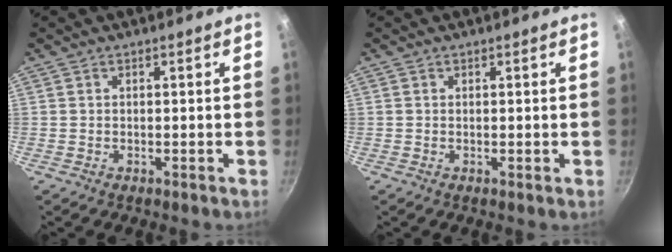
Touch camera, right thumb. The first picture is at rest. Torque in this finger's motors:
{"motor_torque": [0.99, 0.83, -0.31, 0.28, 0.02]}